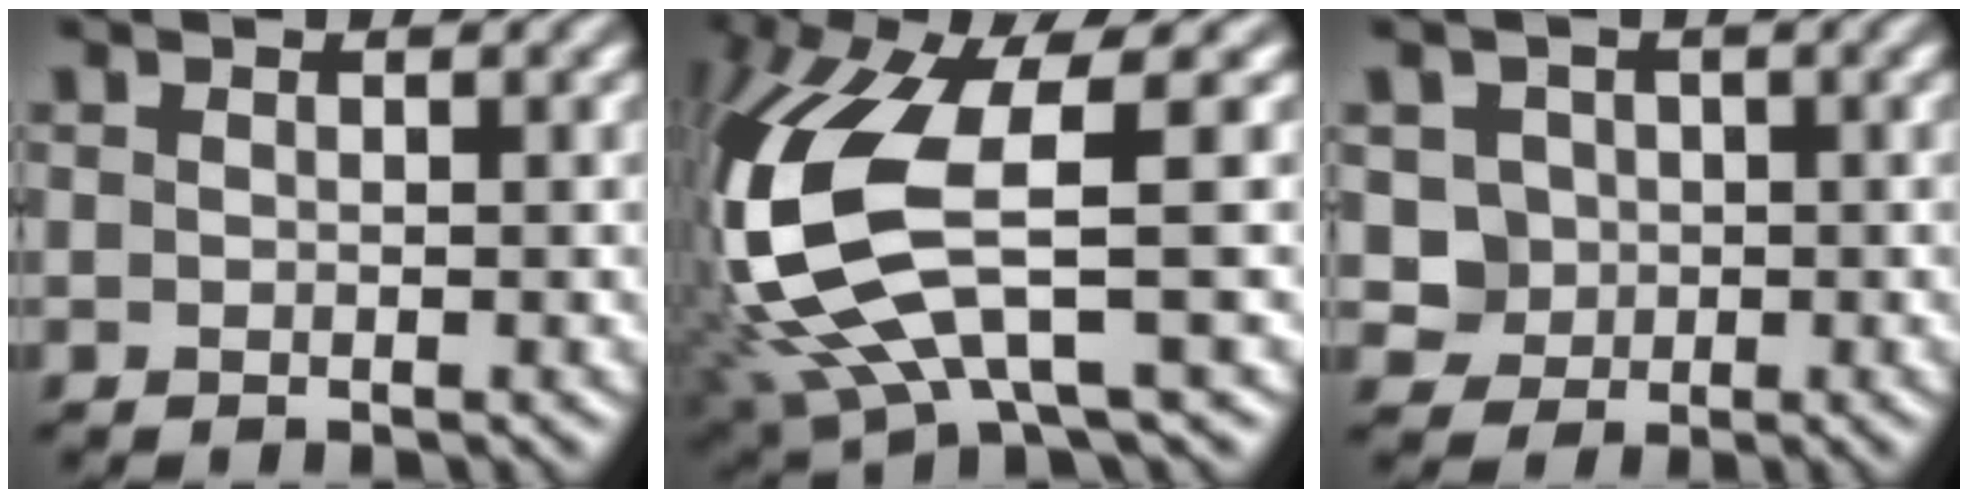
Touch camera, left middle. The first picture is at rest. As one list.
[{"total": 11.8, "force": [-0.3, 4.3, 11.0], "torque": [-0.265, -0.018, -0.004]}, {"total": 3.4, "force": [0.4, 3.2, 1.2], "torque": [-0.017, 0.007, 0.002]}]